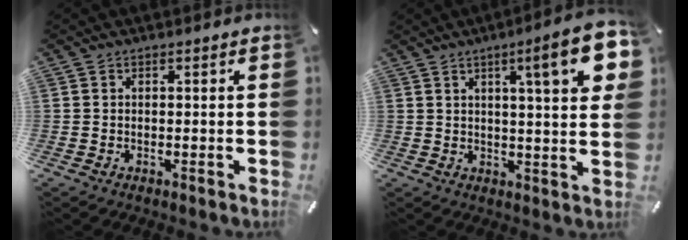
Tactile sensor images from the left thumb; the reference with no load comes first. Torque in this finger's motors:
{"motor_torque": [0.86, -0.06, 0.54, 0.35, 0.10]}